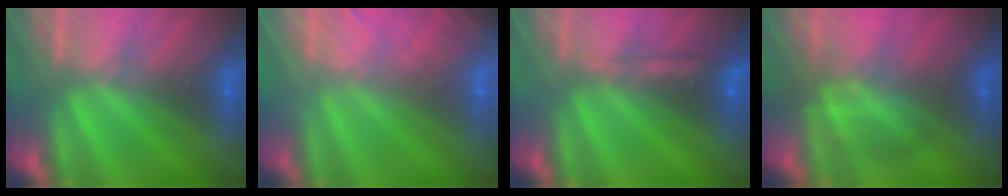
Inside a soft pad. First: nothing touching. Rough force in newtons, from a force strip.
{"total": 8.5}
{"total": 2.2}
{"total": 2.9}